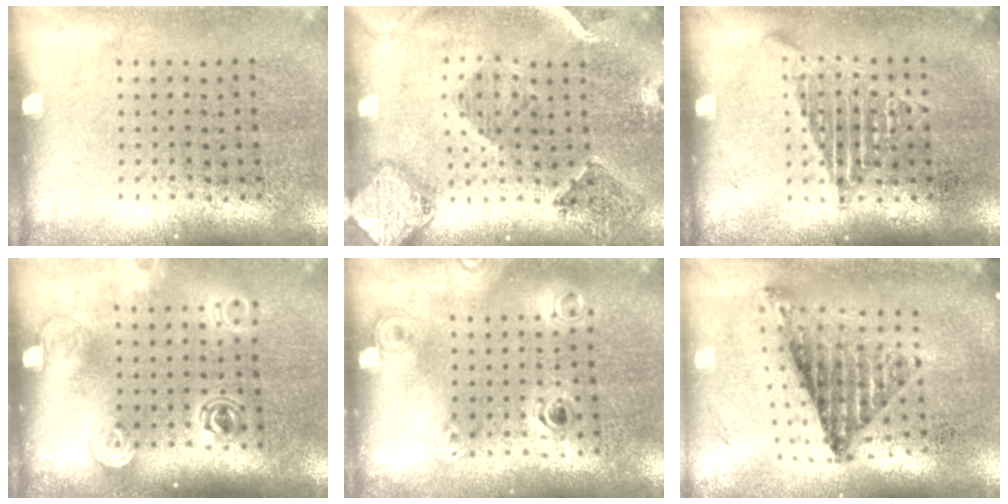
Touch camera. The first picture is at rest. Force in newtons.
{"total": 1.5, "press": 1.4, "slide": 0.4}
{"total": 1.7, "press": 1.7, "slide": 0.1}
{"total": 1.4, "press": 1.2, "slide": 0.7}
{"total": 1.2, "press": 1.0, "slide": 0.7}
{"total": 1.0, "press": 0.9, "slide": 0.4}